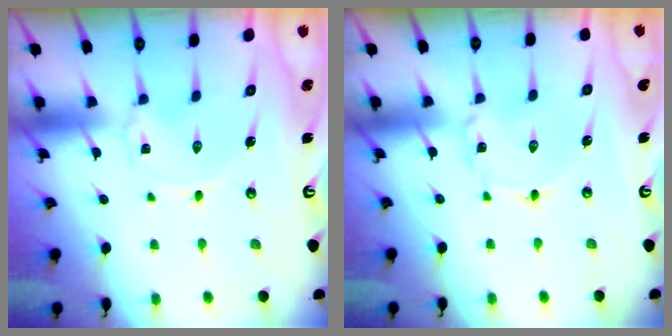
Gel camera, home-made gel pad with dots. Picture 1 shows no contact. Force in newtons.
{"total": 2.2, "press": 2.2, "slide": 0.2}